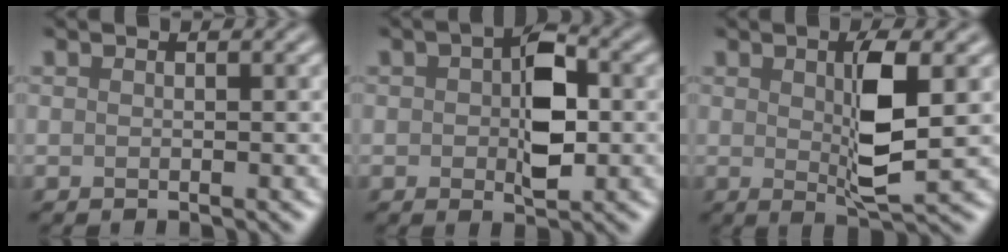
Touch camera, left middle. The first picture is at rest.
{"total": 5.5, "force": [0.1, 2.9, 4.7], "torque": [-0.068, 0.003, 0.000]}
{"total": 5.0, "force": [0.6, 1.2, 4.8], "torque": [-0.086, -0.005, 0.014]}